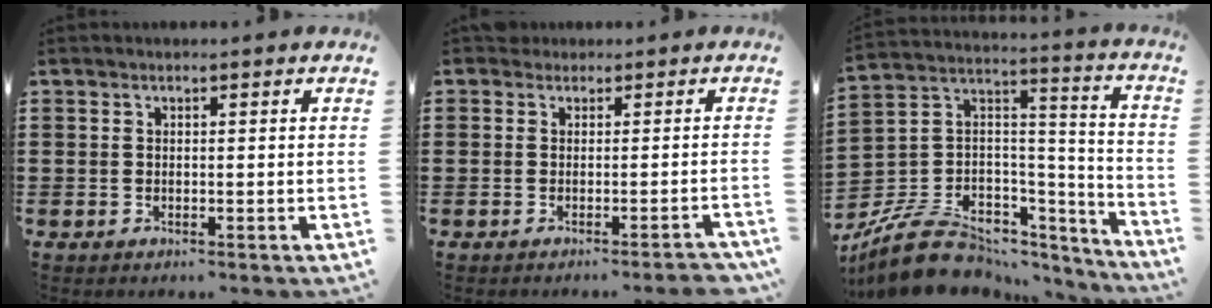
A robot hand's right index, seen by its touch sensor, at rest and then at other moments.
{"total": 0.8, "force": [-0.7, 0.3, 0.4], "torque": [-0.012, 0.000, -0.013]}
{"total": 11.0, "force": [-7.9, 6.4, 4.1], "torque": [-0.098, 0.021, -0.146]}